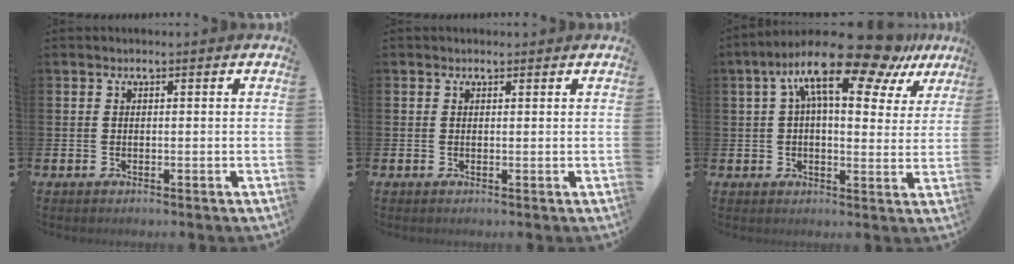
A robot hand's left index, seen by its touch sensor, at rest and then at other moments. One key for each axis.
{"total": 0.5, "fx": 0.4, "fy": 0.3, "fz": 0.2, "tx": 0.011, "ty": -0.002, "tz": 0.004}
{"total": 14.4, "fx": 9.5, "fy": 5.0, "fz": 9.6, "tx": -0.166, "ty": -0.040, "tz": 0.159}